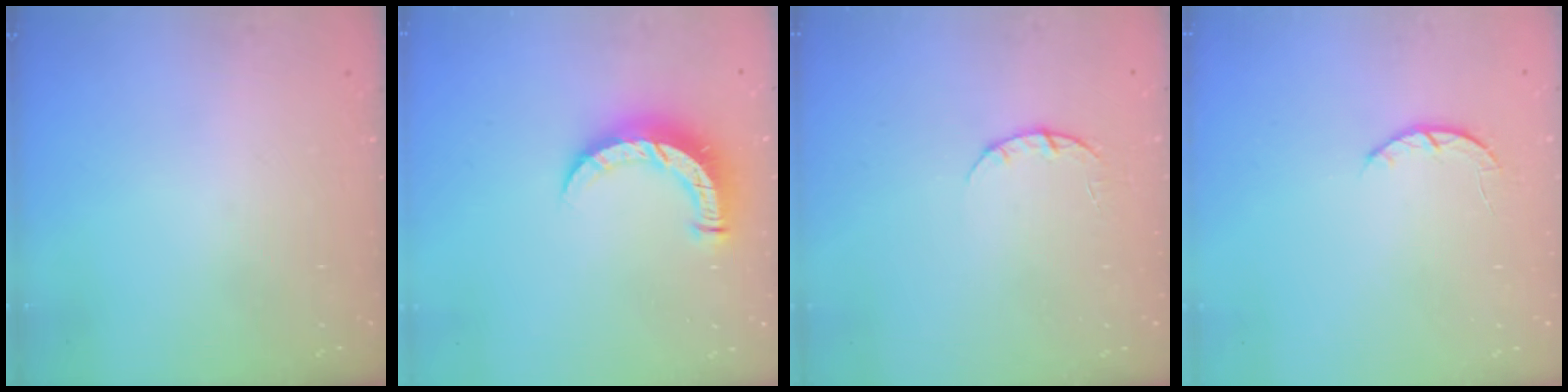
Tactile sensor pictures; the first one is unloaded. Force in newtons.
{"total": 9.2, "press": 9.1, "slide": 0.6}
{"total": 2.3, "press": 2.3, "slide": 0.3}
{"total": 2.6, "press": 2.5, "slide": 0.4}